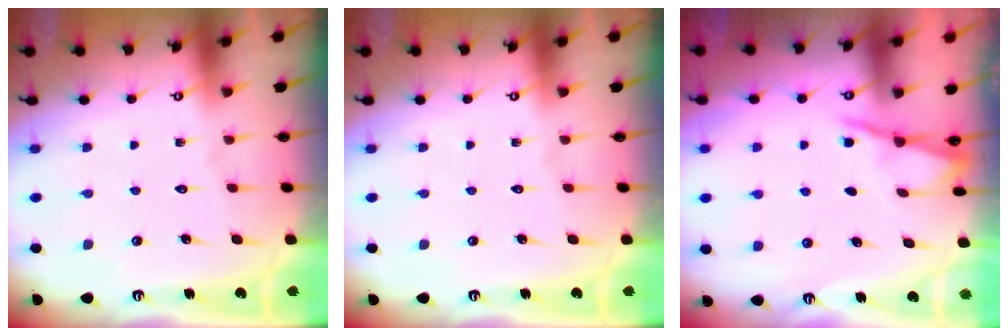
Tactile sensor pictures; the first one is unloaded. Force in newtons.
{"total": 0.0}
{"total": 2.8, "press": 2.8, "slide": 0.4}